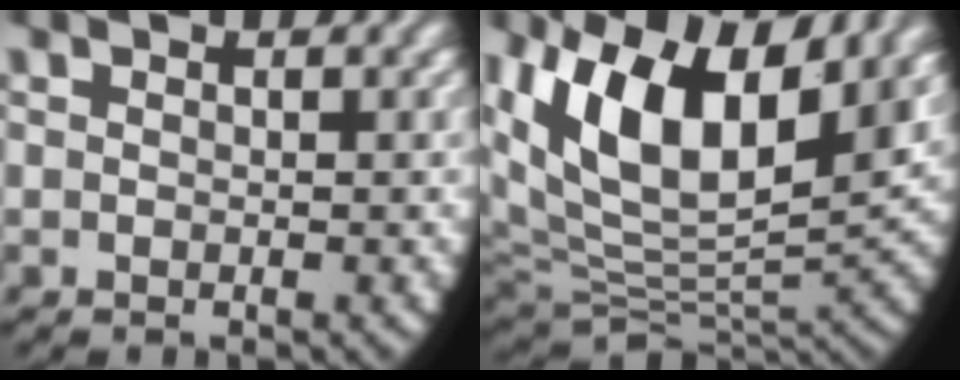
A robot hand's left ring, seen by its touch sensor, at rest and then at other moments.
{"total": 12.1, "force": [3.0, 7.7, 8.8], "torque": [-0.190, -0.031, 0.067]}